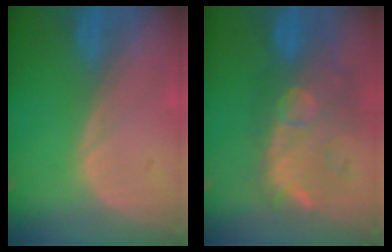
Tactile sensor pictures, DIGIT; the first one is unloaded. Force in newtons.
{"total": 11.1, "press": 10.3, "slide": 4.1}